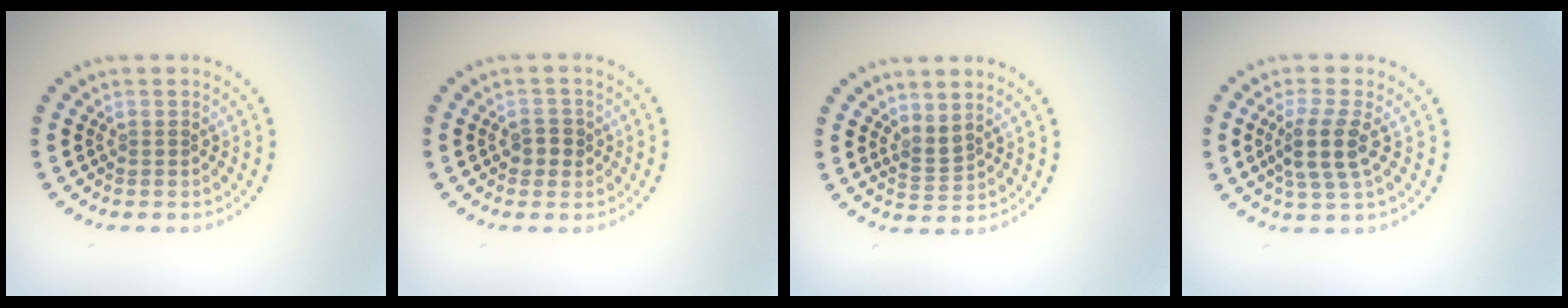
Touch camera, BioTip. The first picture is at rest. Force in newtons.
{"total": 1.8, "press": 1.7, "slide": 0.4}
{"total": 1.8, "press": 1.4, "slide": 1.2}
{"total": 3.4, "press": 2.8, "slide": 1.9}